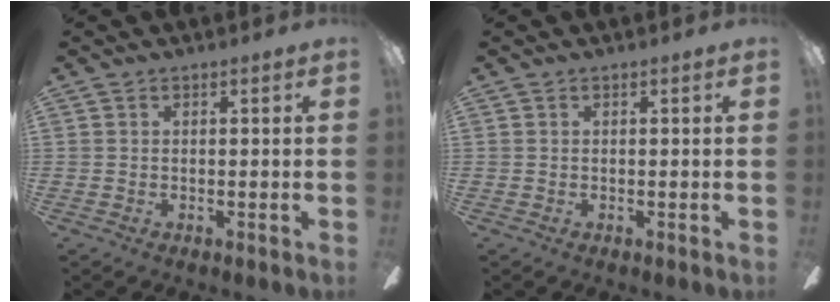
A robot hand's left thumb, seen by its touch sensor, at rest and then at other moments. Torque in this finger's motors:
{"motor_torque": [0.00, 0.00, -0.20, 0.17, 0.00]}